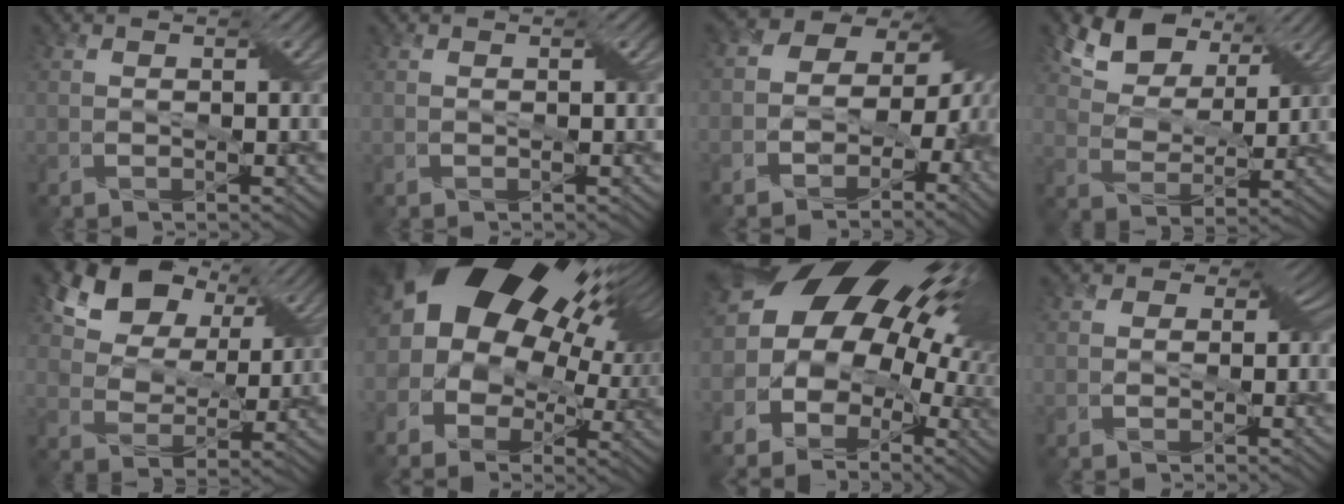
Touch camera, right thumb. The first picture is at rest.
{"total": 0.0}
{"total": 13.3, "force": [-1.3, 10.0, 8.6], "torque": [-0.122, -0.032, -0.009]}
{"total": 9.3, "force": [5.6, 5.3, 5.0], "torque": [-0.107, 0.004, 0.098]}
{"total": 13.0, "force": [7.5, 8.2, 6.8], "torque": [-0.158, 0.040, 0.125]}
{"total": 21.1, "force": [7.5, 13.1, 14.7], "torque": [-0.263, 0.044, 0.128]}
{"total": 17.7, "force": [3.6, 12.6, 11.9], "torque": [-0.172, 0.002, 0.072]}
{"total": 4.7, "force": [-0.7, 4.1, 2.2], "torque": [-0.015, 0.017, -0.037]}